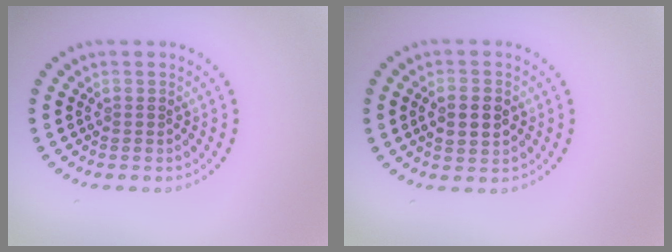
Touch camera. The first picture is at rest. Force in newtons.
{"total": 3.1, "press": 3.1, "slide": 0.2}